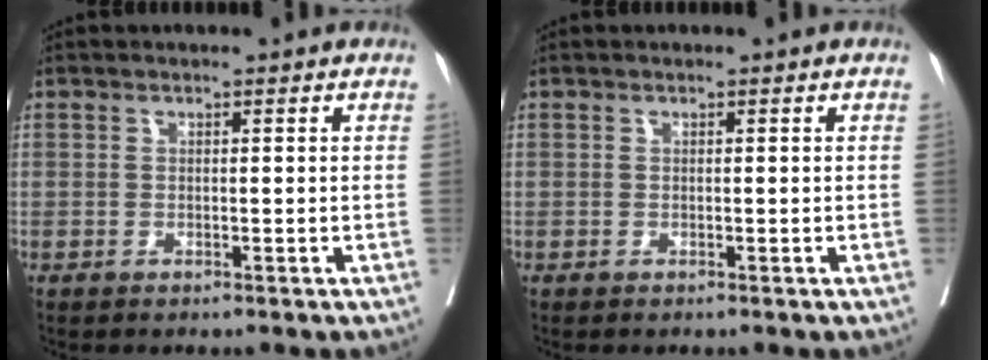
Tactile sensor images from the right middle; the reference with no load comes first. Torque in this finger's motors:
{"motor_torque": [-0.11, -0.05, 0.00, -0.01]}